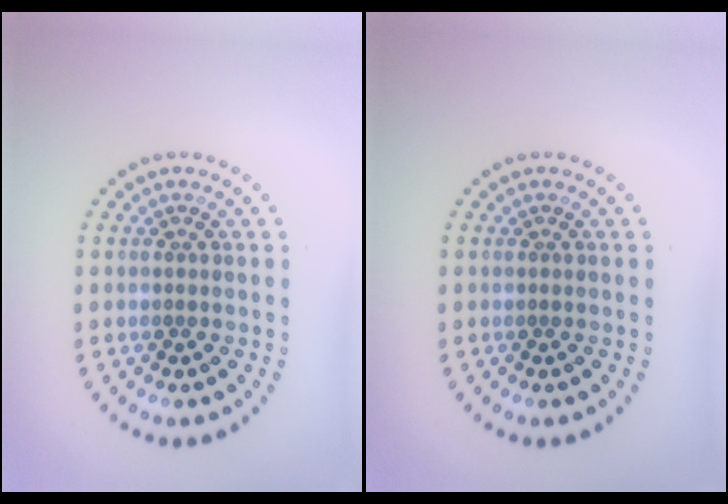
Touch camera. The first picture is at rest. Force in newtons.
{"total": 0.0}